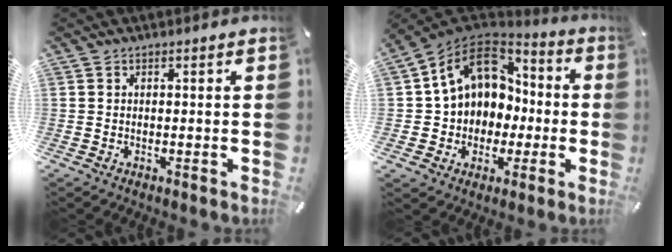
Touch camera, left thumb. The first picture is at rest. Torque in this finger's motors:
{"motor_torque": [0.75, 2.44, 0.72, -0.01, 0.30]}